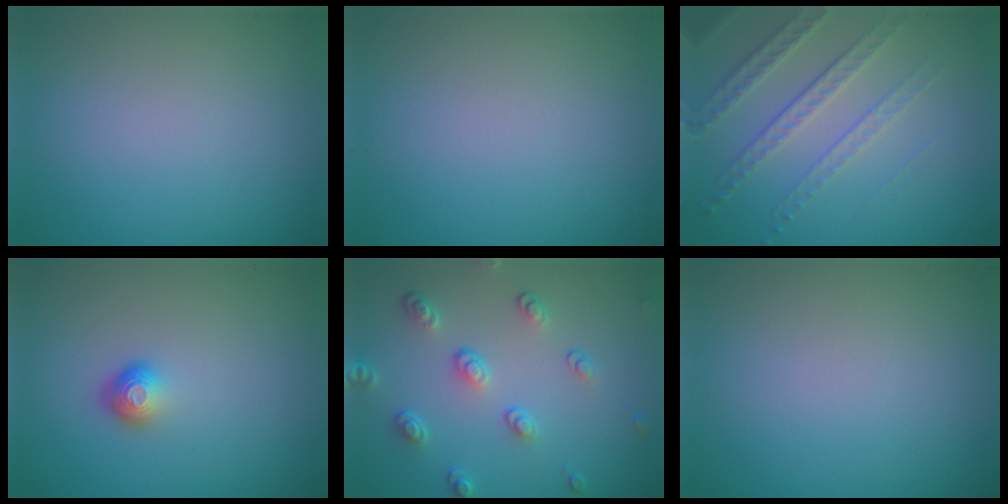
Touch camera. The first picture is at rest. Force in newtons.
{"total": 0.0}
{"total": 3.5, "press": 3.2, "slide": 1.4}
{"total": 1.9, "press": 1.3, "slide": 1.4}
{"total": 3.8, "press": 2.9, "slide": 2.4}
{"total": 0.0}